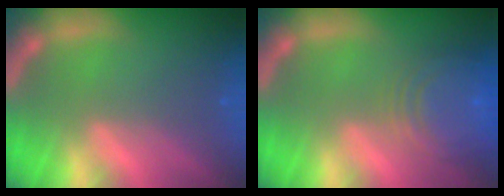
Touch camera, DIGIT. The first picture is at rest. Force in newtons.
{"total": 9.1}